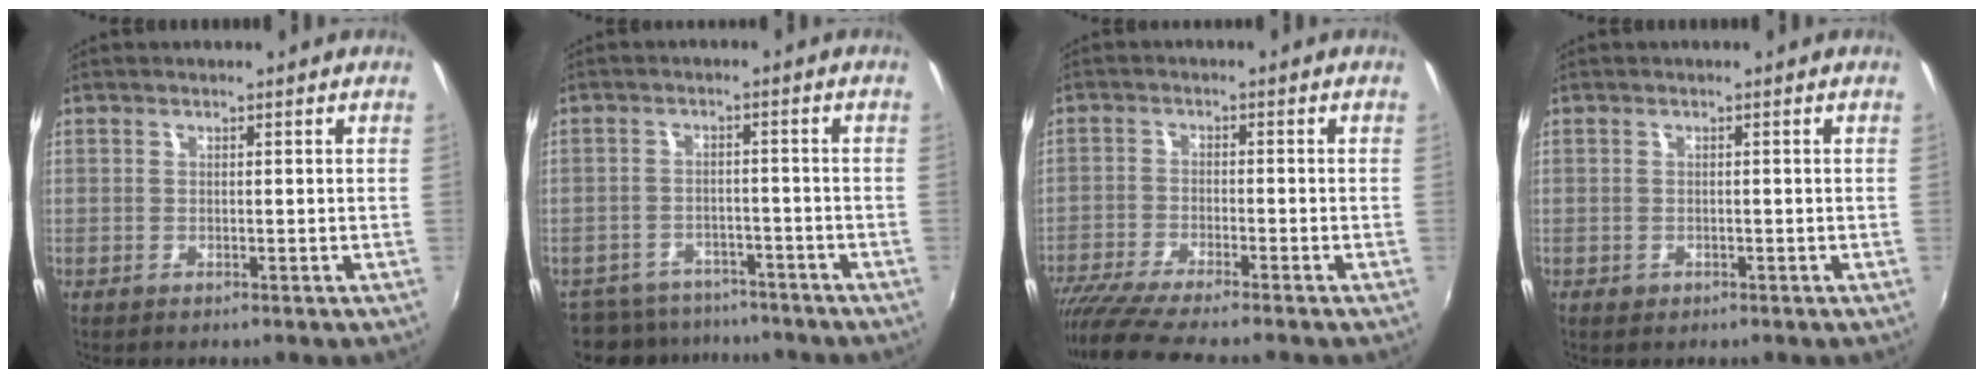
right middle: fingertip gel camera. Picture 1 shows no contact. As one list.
[{"total": 11.6, "force": [-10.0, 5.1, 3.2], "torque": [-0.087, 0.000, -0.143]}, {"total": 10.5, "force": [-9.0, -0.2, 5.4], "torque": [-0.120, -0.041, -0.156]}, {"total": 0.7, "force": [-0.2, 0.6, 0.3], "torque": [-0.004, -0.002, 0.000]}]